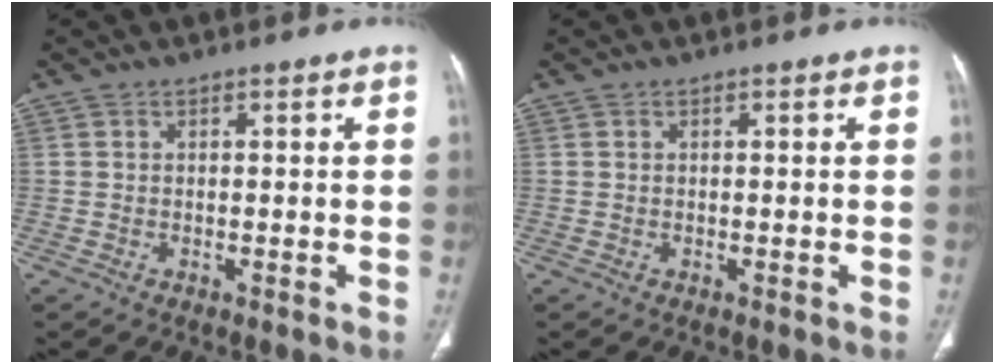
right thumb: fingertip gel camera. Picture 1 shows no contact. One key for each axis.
{"total": 0.0}